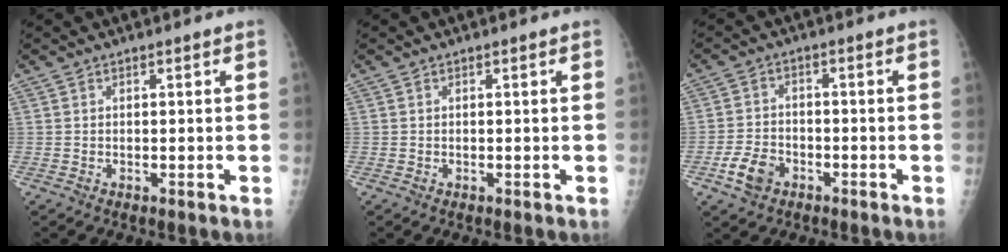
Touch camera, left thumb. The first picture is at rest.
{"total": 0.0}
{"total": 5.8, "force": [-3.0, 4.0, 2.9], "torque": [-0.052, 0.017, -0.052]}